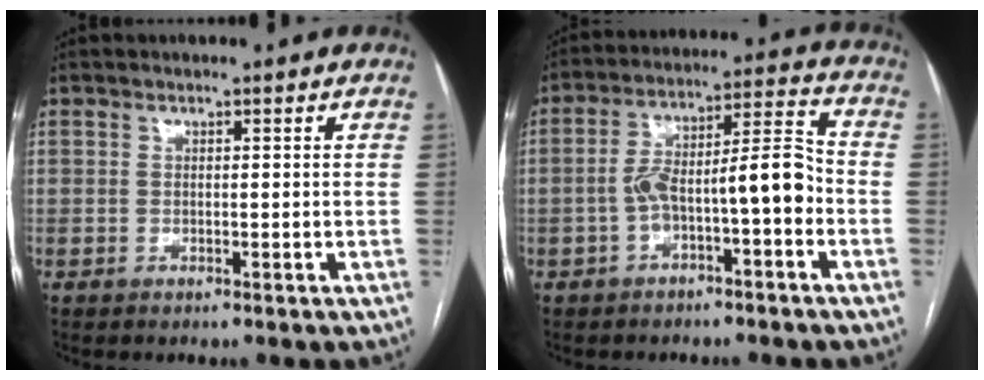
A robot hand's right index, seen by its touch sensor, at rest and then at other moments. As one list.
[{"total": 10.3, "force": [-3.1, 2.2, 9.6], "torque": [-0.161, 0.041, -0.045]}]